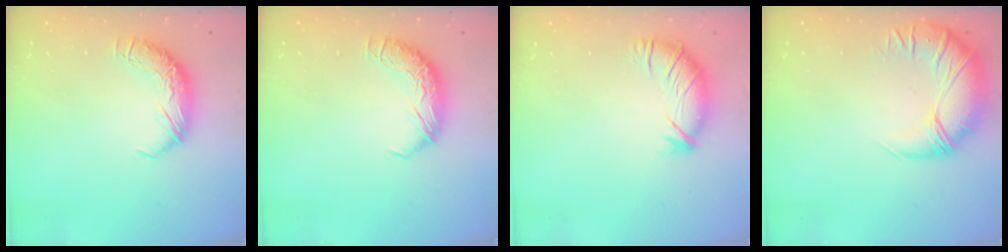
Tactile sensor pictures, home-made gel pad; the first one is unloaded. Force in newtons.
{"total": 0.0}
{"total": 2.9, "press": 2.0, "slide": 2.0}
{"total": 3.2, "press": 0.8, "slide": 3.2}